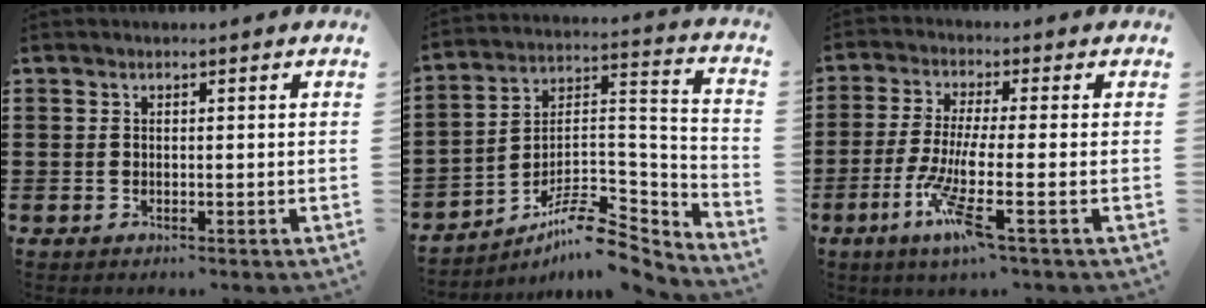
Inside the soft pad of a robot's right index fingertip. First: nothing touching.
{"total": 9.0, "force": [-7.3, 2.6, 4.6], "torque": [-0.080, 0.006, -0.141]}
{"total": 8.7, "force": [-3.6, 0.5, 7.9], "torque": [-0.171, -0.020, -0.071]}